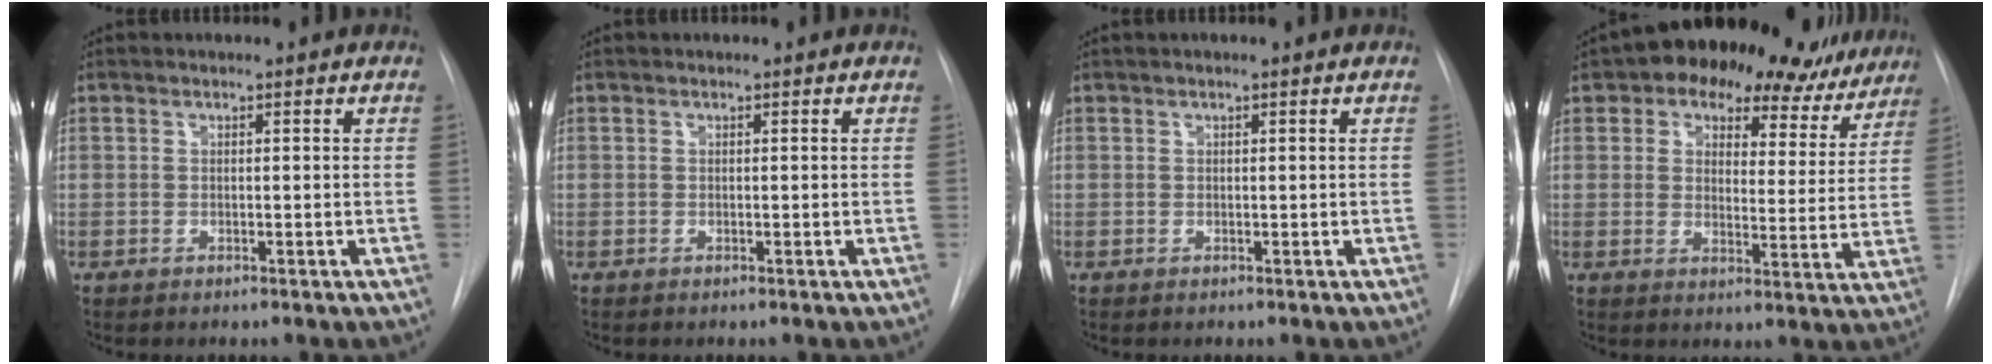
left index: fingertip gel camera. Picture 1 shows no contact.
{"total": 0.0}
{"total": 0.0}
{"total": 19.3, "force": [14.9, 9.3, 8.0], "torque": [-0.104, 0.023, 0.180]}